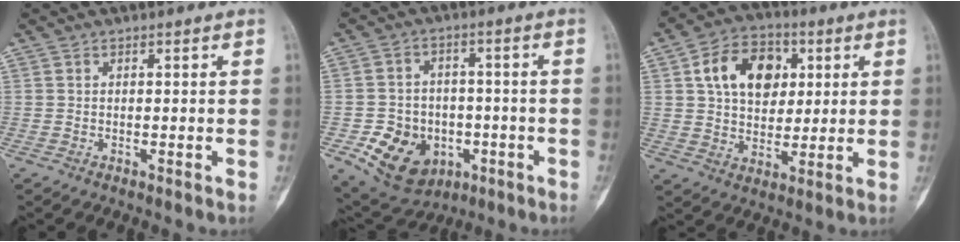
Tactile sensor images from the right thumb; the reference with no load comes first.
{"total": 12.7, "force": [-4.4, 9.9, 6.6], "torque": [-0.077, 0.016, -0.057]}
{"total": 13.7, "force": [3.9, 9.7, 8.8], "torque": [-0.109, 0.000, 0.061]}